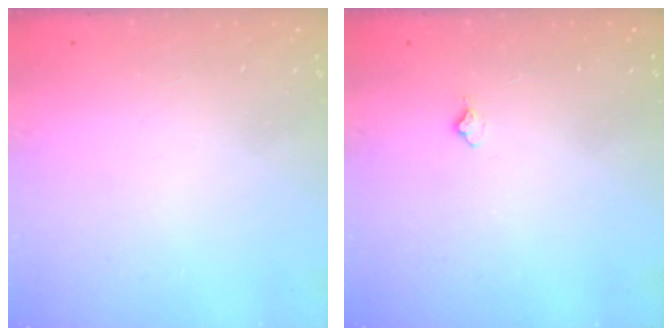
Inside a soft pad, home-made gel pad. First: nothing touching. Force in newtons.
{"total": 3.9, "press": 3.8, "slide": 0.6}